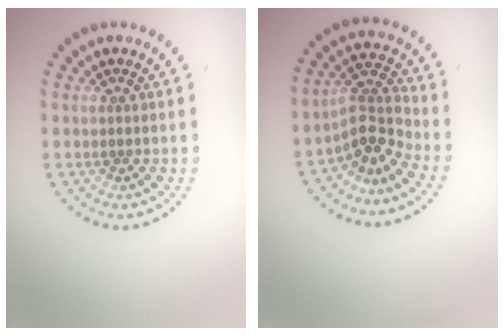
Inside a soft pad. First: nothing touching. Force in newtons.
{"total": 3.3, "press": 2.4, "slide": 2.3}